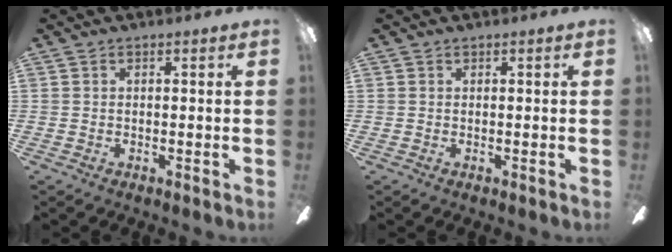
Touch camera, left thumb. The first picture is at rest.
{"total": 0.0}